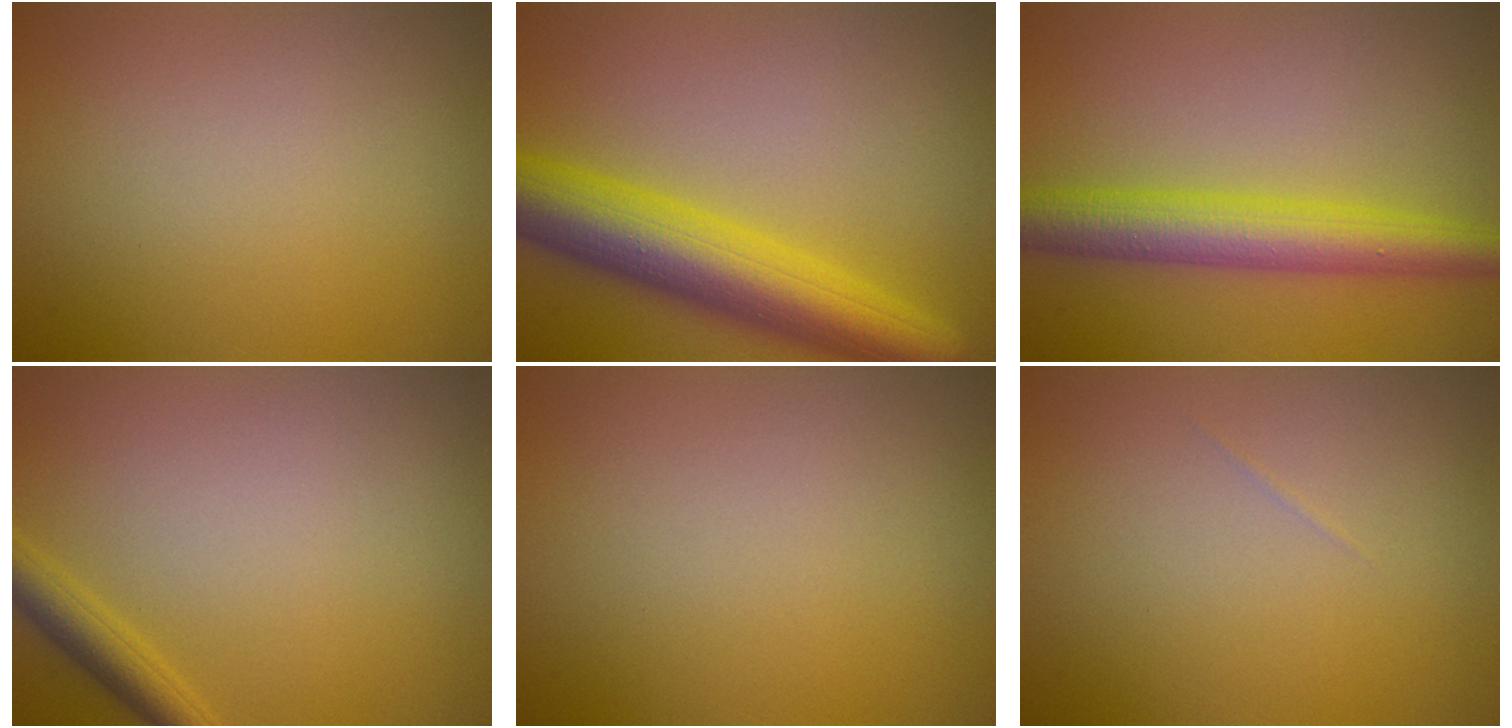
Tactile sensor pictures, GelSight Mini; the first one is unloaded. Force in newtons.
{"total": 8.7, "press": 8.7, "slide": 0.2}
{"total": 5.8, "press": 5.8, "slide": 0.2}
{"total": 2.3, "press": 2.3, "slide": 0.1}
{"total": 0.0}
{"total": 0.0}